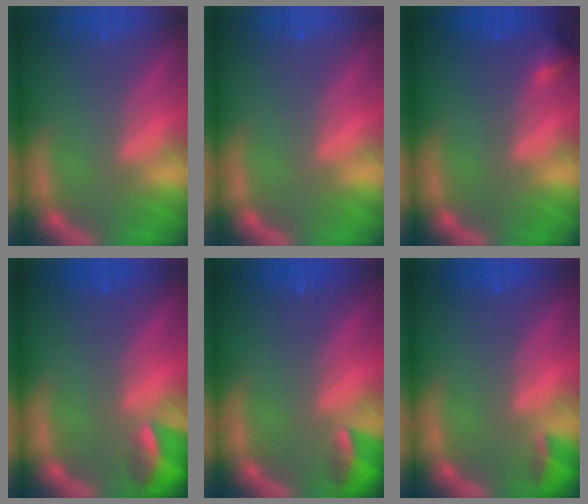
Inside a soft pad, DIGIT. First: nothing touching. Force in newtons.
{"total": 0.0}
{"total": 1.4}
{"total": 3.9}
{"total": 2.9}
{"total": 1.9}